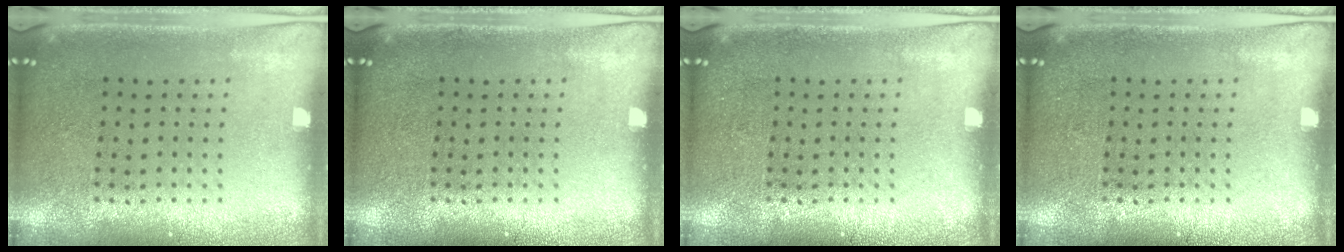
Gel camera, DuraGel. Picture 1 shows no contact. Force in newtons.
{"total": 0.0}
{"total": 0.0}
{"total": 0.0}